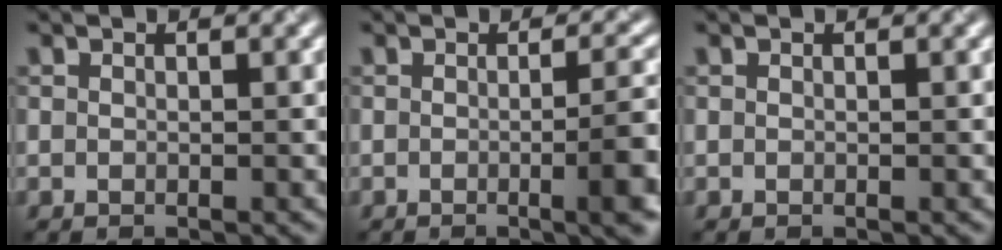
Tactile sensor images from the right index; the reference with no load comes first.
{"total": 4.6, "force": [-1.1, 0.9, 4.4], "torque": [-0.056, 0.002, -0.016]}
{"total": 0.0}